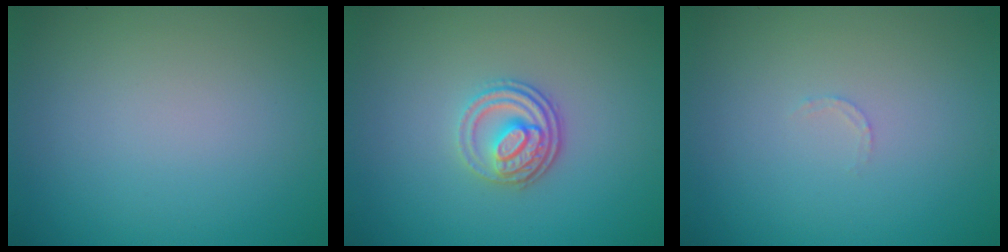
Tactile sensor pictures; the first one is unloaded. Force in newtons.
{"total": 3.3, "press": 2.7, "slide": 2.0}
{"total": 0.7, "press": 0.6, "slide": 0.3}